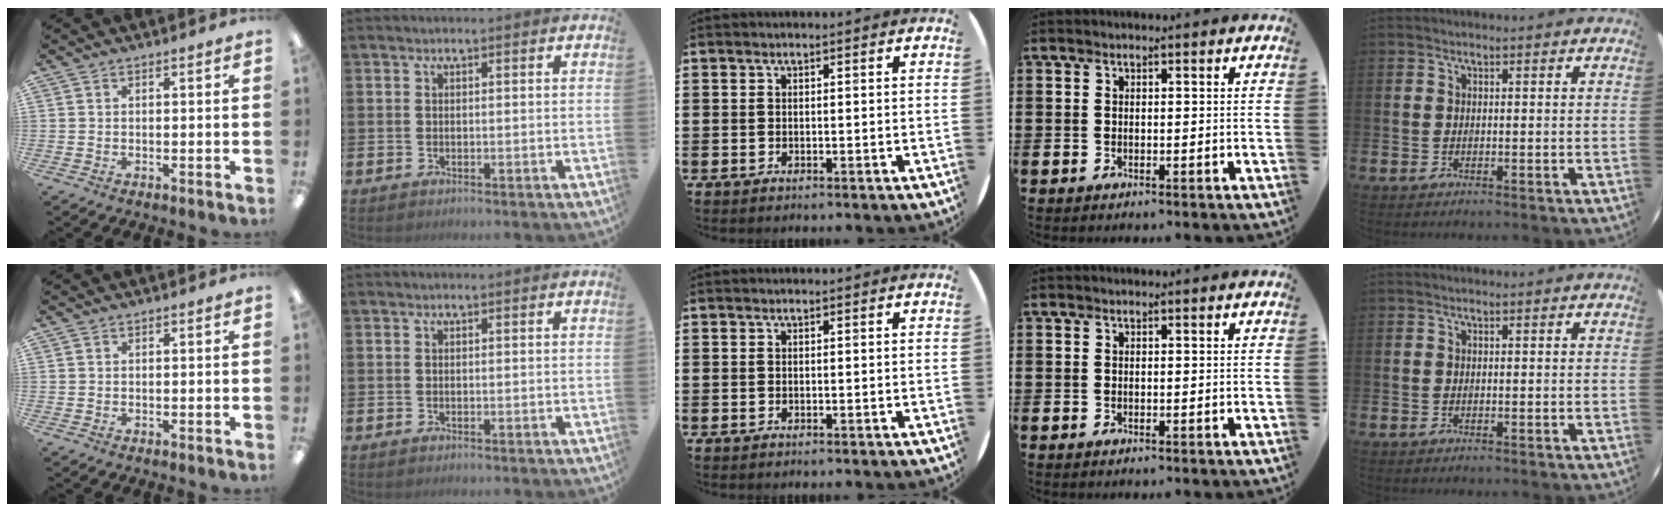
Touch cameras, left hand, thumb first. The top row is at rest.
{}